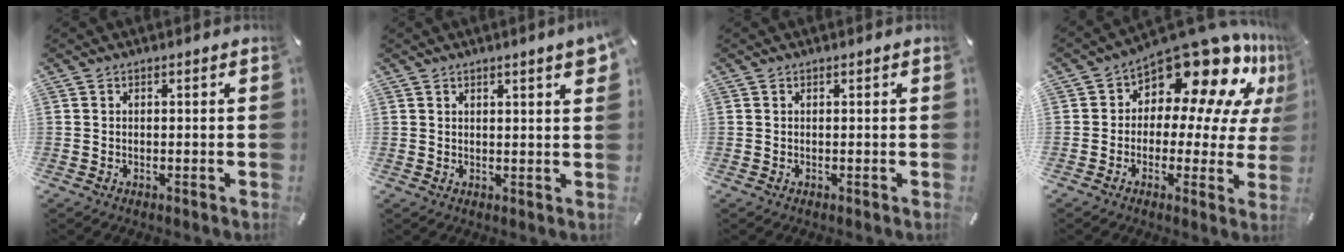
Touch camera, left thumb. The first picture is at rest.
{"total": 2.6, "force": [1.8, 0.4, 1.9], "torque": [-0.031, -0.002, 0.030]}
{"total": 0.0}
{"total": 16.4, "force": [10.6, 8.1, 9.5], "torque": [-0.146, -0.091, 0.181]}